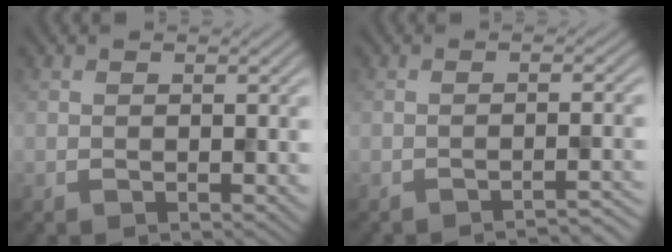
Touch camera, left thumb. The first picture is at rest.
{"total": 3.2, "force": [-2.7, 0.3, 1.8], "torque": [-0.018, 0.012, -0.047]}